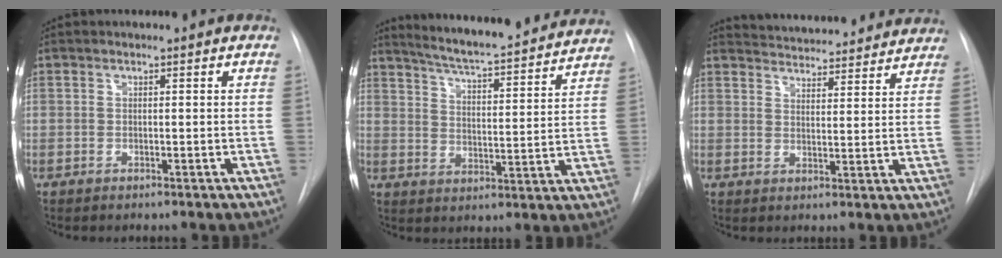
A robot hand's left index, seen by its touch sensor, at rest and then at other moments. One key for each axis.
{"total": 21.3, "fx": 19.5, "fy": 1.7, "fz": 8.4, "tx": -0.129, "ty": -0.030, "tz": 0.258}
{"total": 18.3, "fx": 17.4, "fy": 3.3, "fz": 4.6, "tx": -0.062, "ty": -0.003, "tz": 0.220}